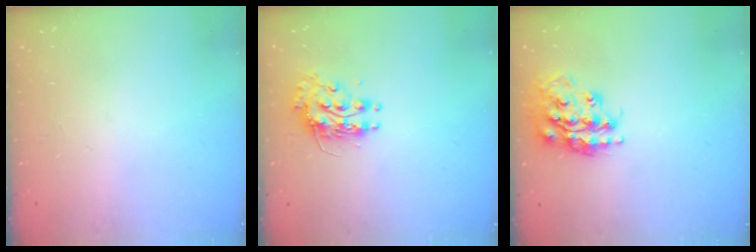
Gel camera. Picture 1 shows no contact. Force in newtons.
{"total": 10.5, "press": 10.5, "slide": 0.3}
{"total": 18.1, "press": 18.0, "slide": 1.4}